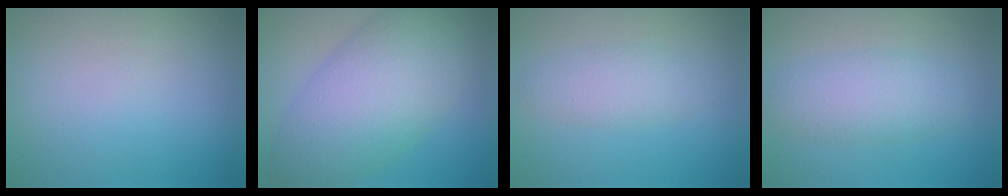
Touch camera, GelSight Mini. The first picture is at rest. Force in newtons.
{"total": 9.5, "press": 9.5, "slide": 0.2}
{"total": 2.3, "press": 2.3, "slide": 0.0}
{"total": 3.4, "press": 3.4, "slide": 0.2}